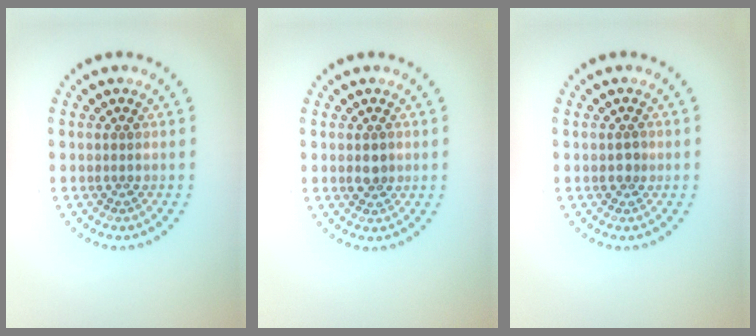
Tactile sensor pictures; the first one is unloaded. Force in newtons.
{"total": 1.6, "press": 1.6, "slide": 0.3}
{"total": 1.1, "press": 1.1, "slide": 0.2}